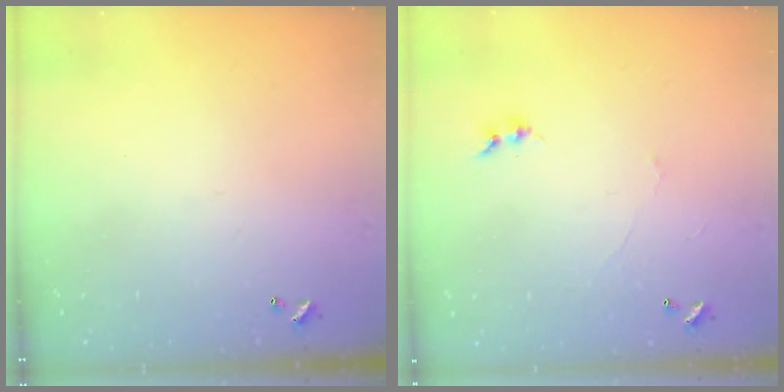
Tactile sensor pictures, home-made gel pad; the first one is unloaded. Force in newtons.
{"total": 0.0}